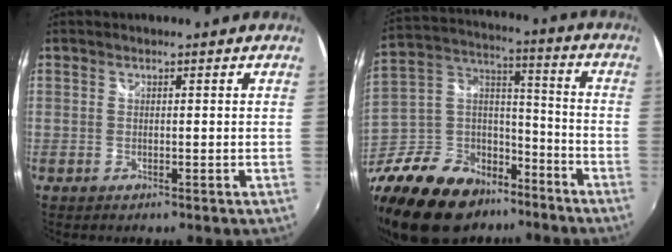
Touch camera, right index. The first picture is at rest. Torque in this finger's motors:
{"motor_torque": [0.30, -0.44, -0.03, -0.09]}